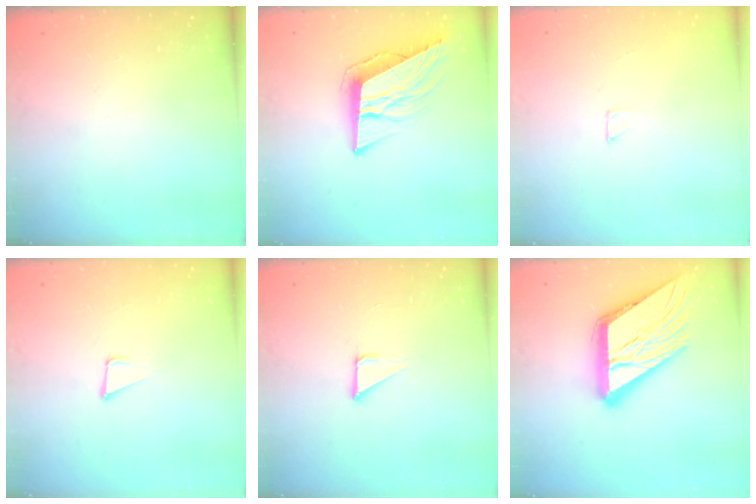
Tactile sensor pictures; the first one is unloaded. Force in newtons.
{"total": 12.1, "press": 11.5, "slide": 3.6}
{"total": 2.0, "press": 2.0, "slide": 0.0}
{"total": 4.8, "press": 3.9, "slide": 2.7}
{"total": 3.2, "press": 3.2, "slide": 0.2}
{"total": 21.6, "press": 21.4, "slide": 2.5}